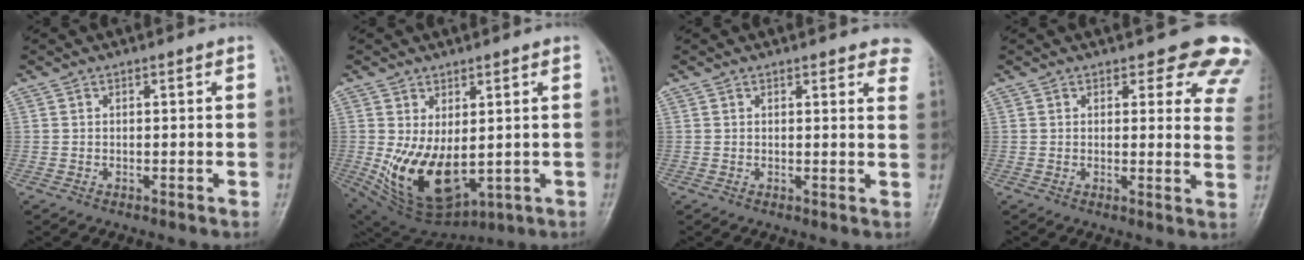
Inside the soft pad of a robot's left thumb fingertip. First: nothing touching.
{"total": 13.3, "force": [-0.5, 7.7, 10.9], "torque": [-0.178, -0.018, 0.024]}
{"total": 7.3, "force": [6.0, 2.4, 3.4], "torque": [-0.004, -0.018, 0.053]}
{"total": 11.6, "force": [9.9, 4.4, 4.1], "torque": [0.016, -0.054, 0.080]}